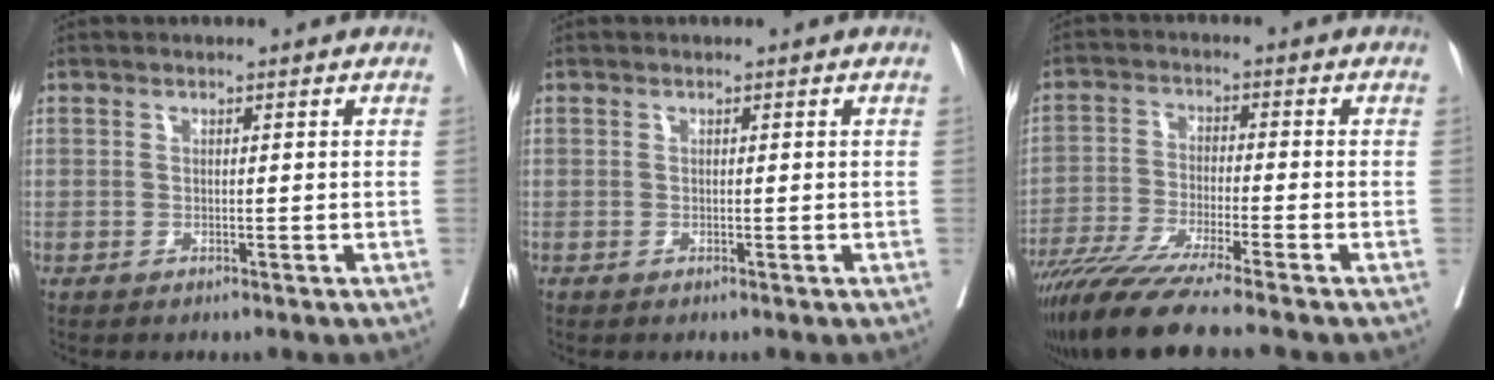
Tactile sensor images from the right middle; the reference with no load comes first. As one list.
[{"total": 0.0}, {"total": 12.3, "force": [-10.1, -1.1, 6.9], "torque": [-0.111, -0.041, -0.171]}]